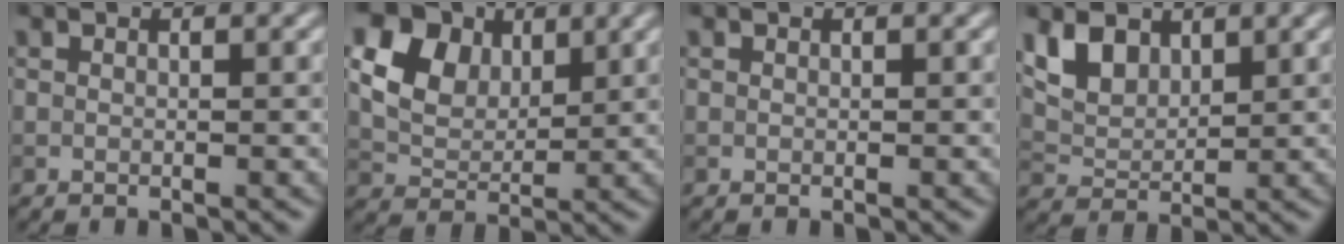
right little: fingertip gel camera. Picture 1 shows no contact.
{"total": 11.2, "force": [5.2, 8.1, 5.8], "torque": [-0.126, 0.028, 0.085]}
{"total": 0.0}
{"total": 4.1, "force": [2.3, 2.6, 2.2], "torque": [-0.052, -0.003, 0.049]}